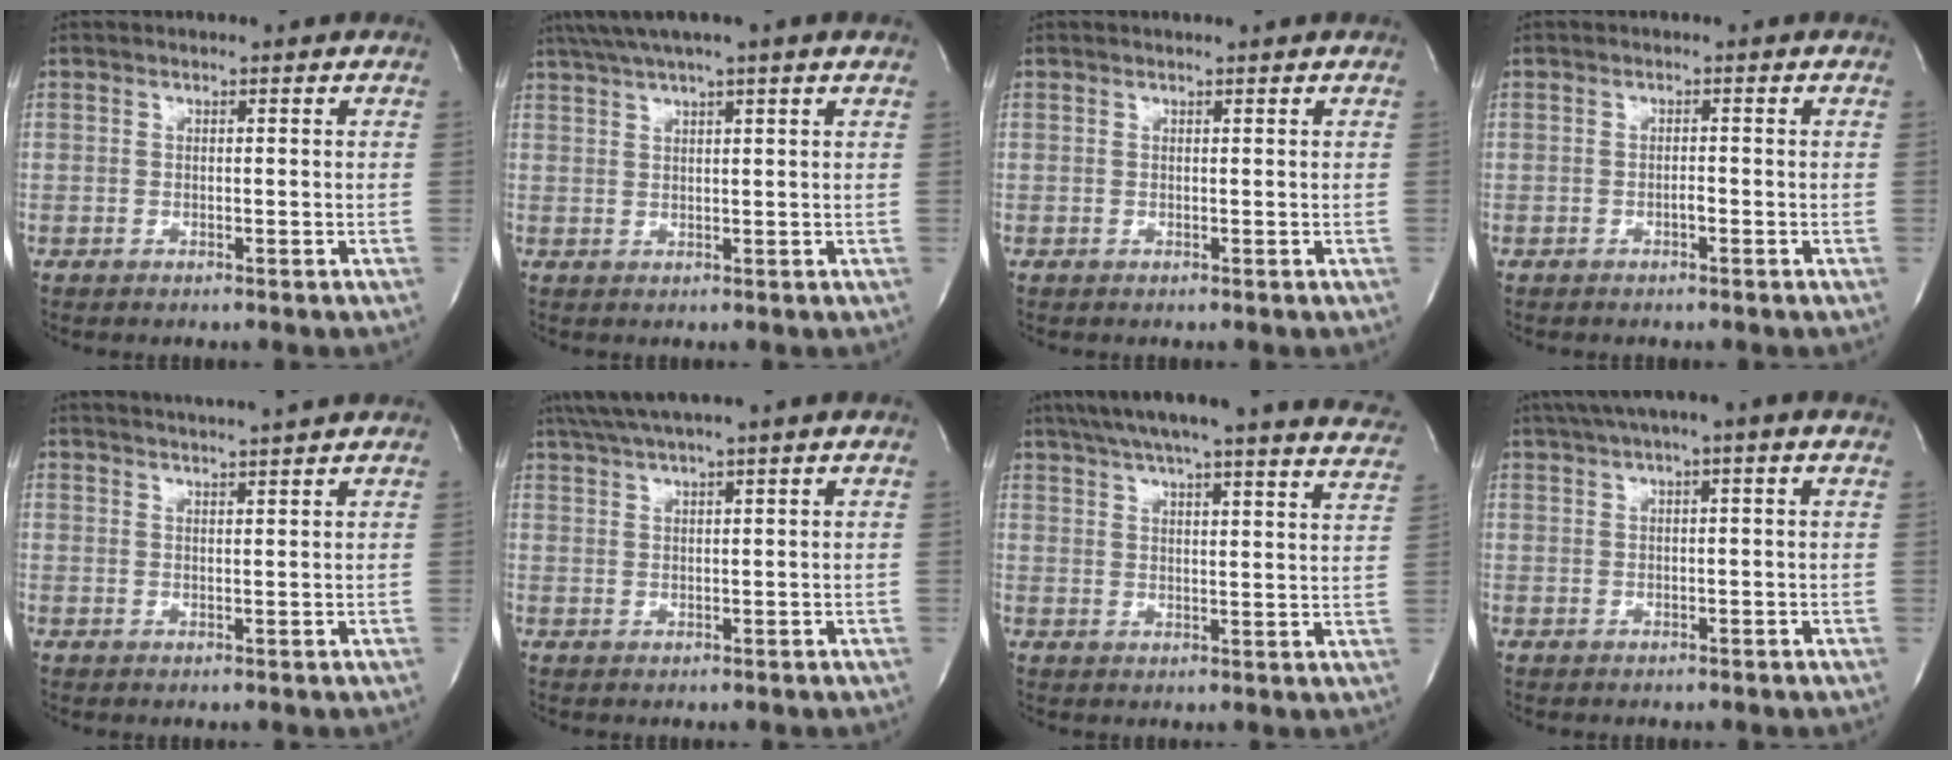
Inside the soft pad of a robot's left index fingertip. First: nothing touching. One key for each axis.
{"total": 7.5, "fx": 5.6, "fy": -0.7, "fz": 4.8, "tx": -0.087, "ty": 0.035, "tz": 0.088}
{"total": 0.8, "fx": 0.7, "fy": -0.2, "fz": 0.3, "tx": -0.005, "ty": 0.002, "tz": 0.014}
{"total": 0.7, "fx": -0.4, "fy": 0.1, "fz": 0.5, "tx": -0.011, "ty": 0.002, "tz": -0.008}
{"total": 6.5, "fx": 5.9, "fy": -1.4, "fz": 2.1, "tx": -0.033, "ty": 0.009, "tz": 0.085}
{"total": 5.7, "fx": 4.5, "fy": -1.3, "fz": 3.3, "tx": -0.061, "ty": 0.024, "tz": 0.083}
{"total": 27.9, "fx": 25.0, "fy": 2.2, "fz": 12.3, "tx": -0.194, "ty": -0.043, "tz": 0.299}
{"total": 6.9, "fx": 4.3, "fy": 0.0, "fz": 5.4, "tx": -0.091, "ty": 0.038, "tz": 0.068}